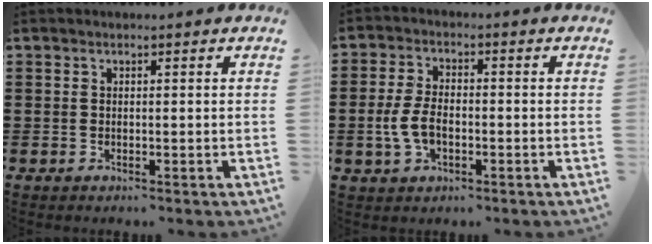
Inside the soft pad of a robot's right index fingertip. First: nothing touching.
{"total": 5.6, "force": [-1.3, 3.1, 4.4], "torque": [-0.106, -0.002, -0.029]}